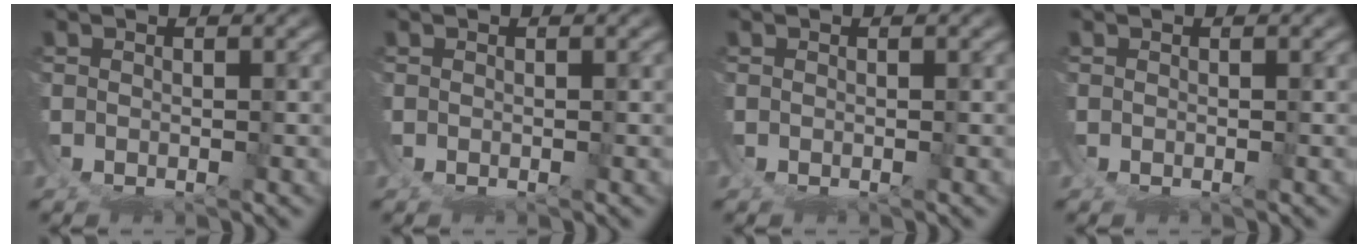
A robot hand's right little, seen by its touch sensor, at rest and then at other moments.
{"total": 0.0}
{"total": 0.0}
{"total": 0.0}